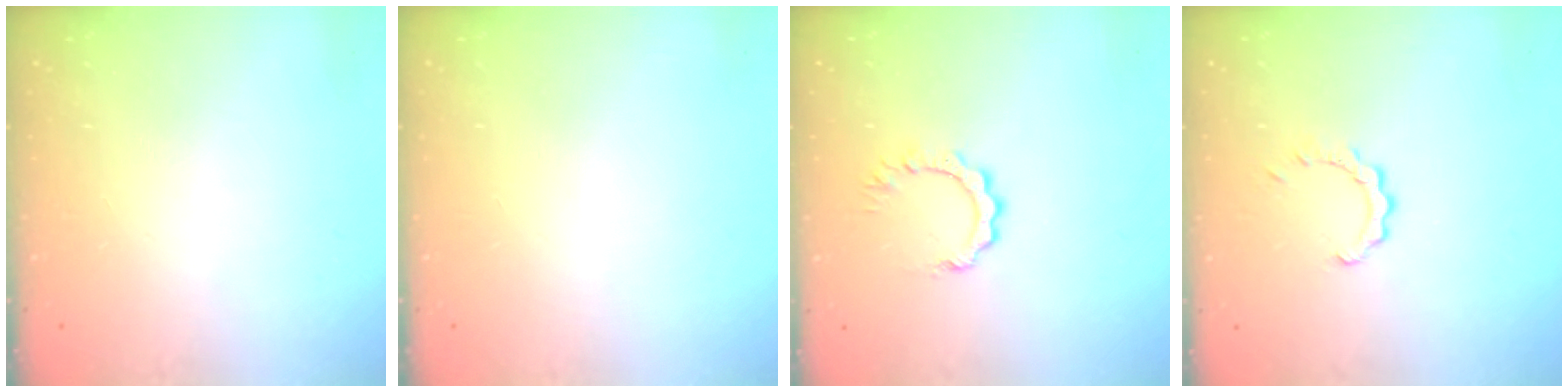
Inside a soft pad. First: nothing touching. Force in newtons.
{"total": 0.0}
{"total": 4.9, "press": 4.9, "slide": 0.1}
{"total": 2.9, "press": 2.8, "slide": 0.4}